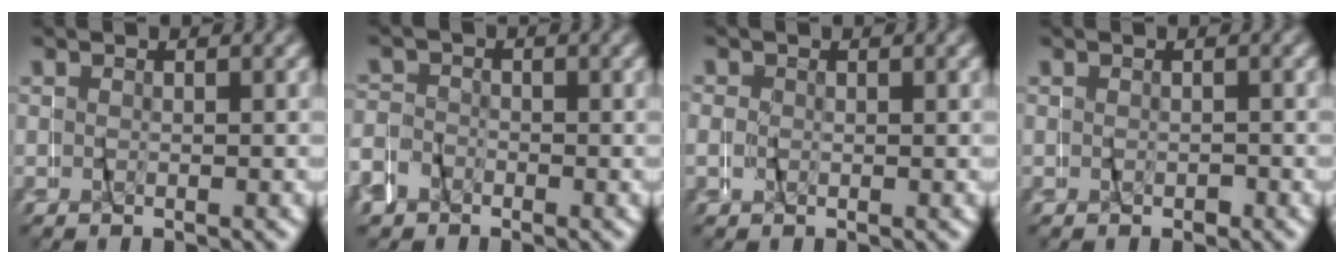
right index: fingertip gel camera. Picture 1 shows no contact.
{"total": 3.9, "force": [-2.0, 3.3, 0.0], "torque": [-0.001, 0.010, -0.048]}
{"total": 1.0, "force": [0.3, 0.9, 0.2], "torque": [-0.001, 0.004, 0.002]}
{"total": 0.7, "force": [-0.5, 0.4, 0.3], "torque": [-0.009, -0.004, -0.007]}